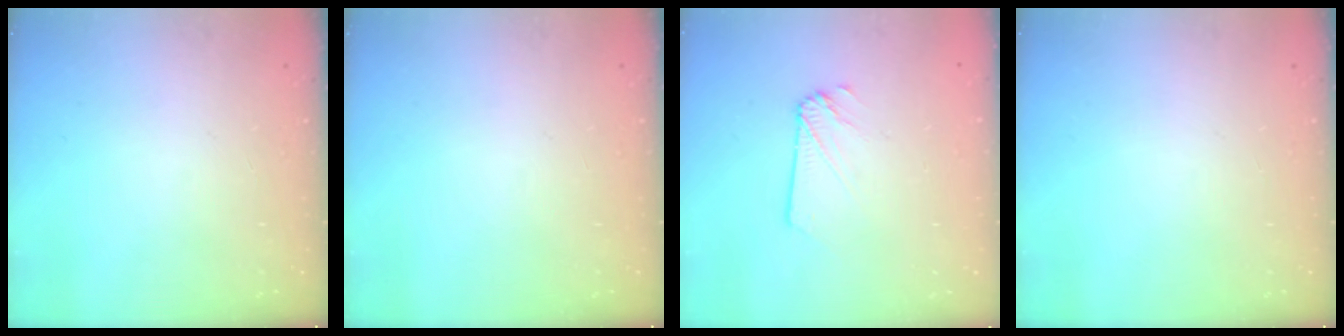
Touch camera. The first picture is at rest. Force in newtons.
{"total": 0.0}
{"total": 2.8, "press": 2.8, "slide": 0.3}
{"total": 0.0}